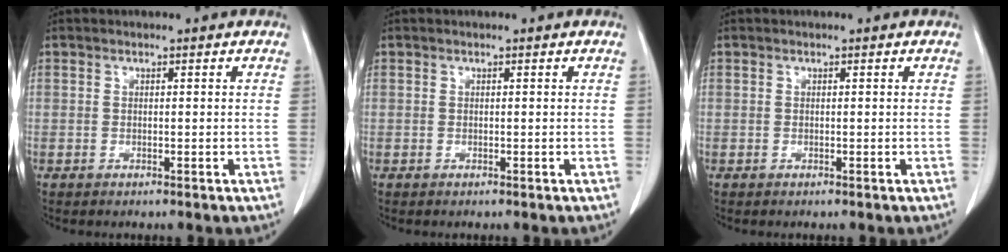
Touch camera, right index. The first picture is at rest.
{"total": 0.0}
{"total": 0.0}